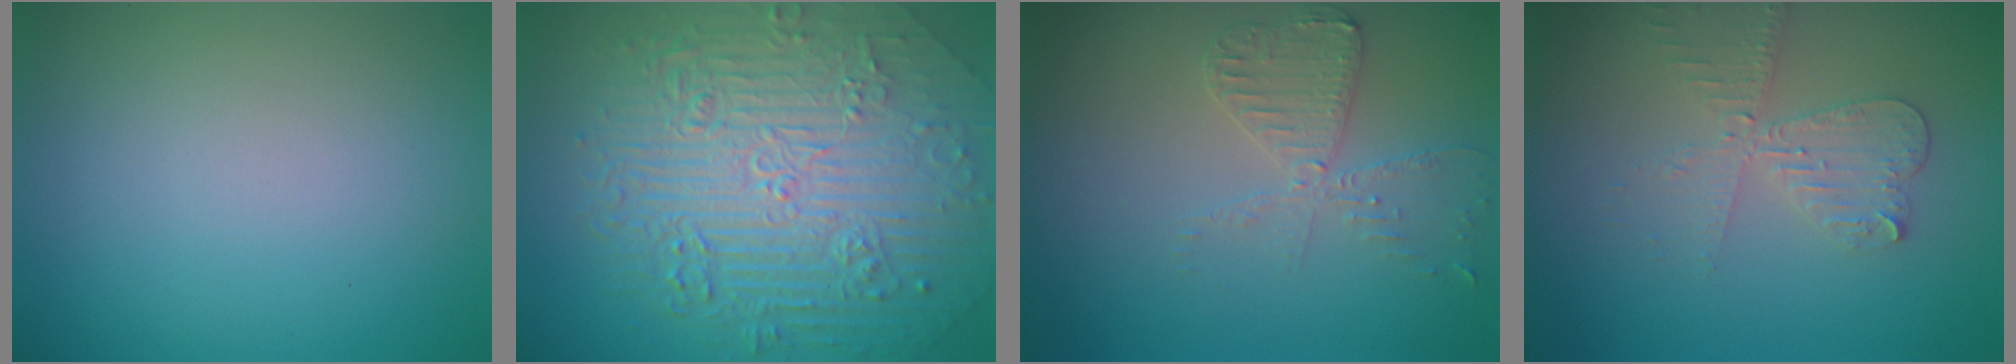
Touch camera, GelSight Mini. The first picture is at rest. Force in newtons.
{"total": 11.2, "press": 7.3, "slide": 8.4}
{"total": 3.1, "press": 2.8, "slide": 1.3}
{"total": 3.5, "press": 3.0, "slide": 1.9}